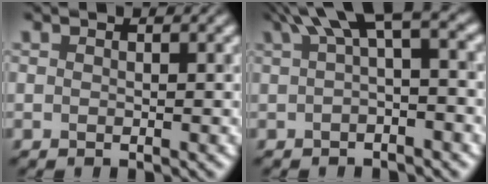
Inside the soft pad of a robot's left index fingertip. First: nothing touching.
{"total": 4.4, "force": [1.6, 1.0, 3.9], "torque": [-0.051, 0.017, 0.022]}